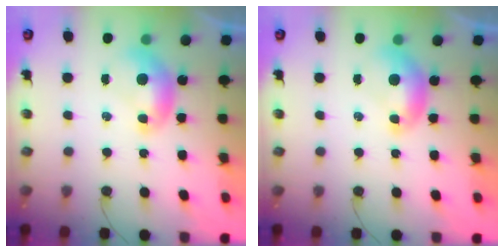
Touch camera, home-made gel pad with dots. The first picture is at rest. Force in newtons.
{"total": 0.0}